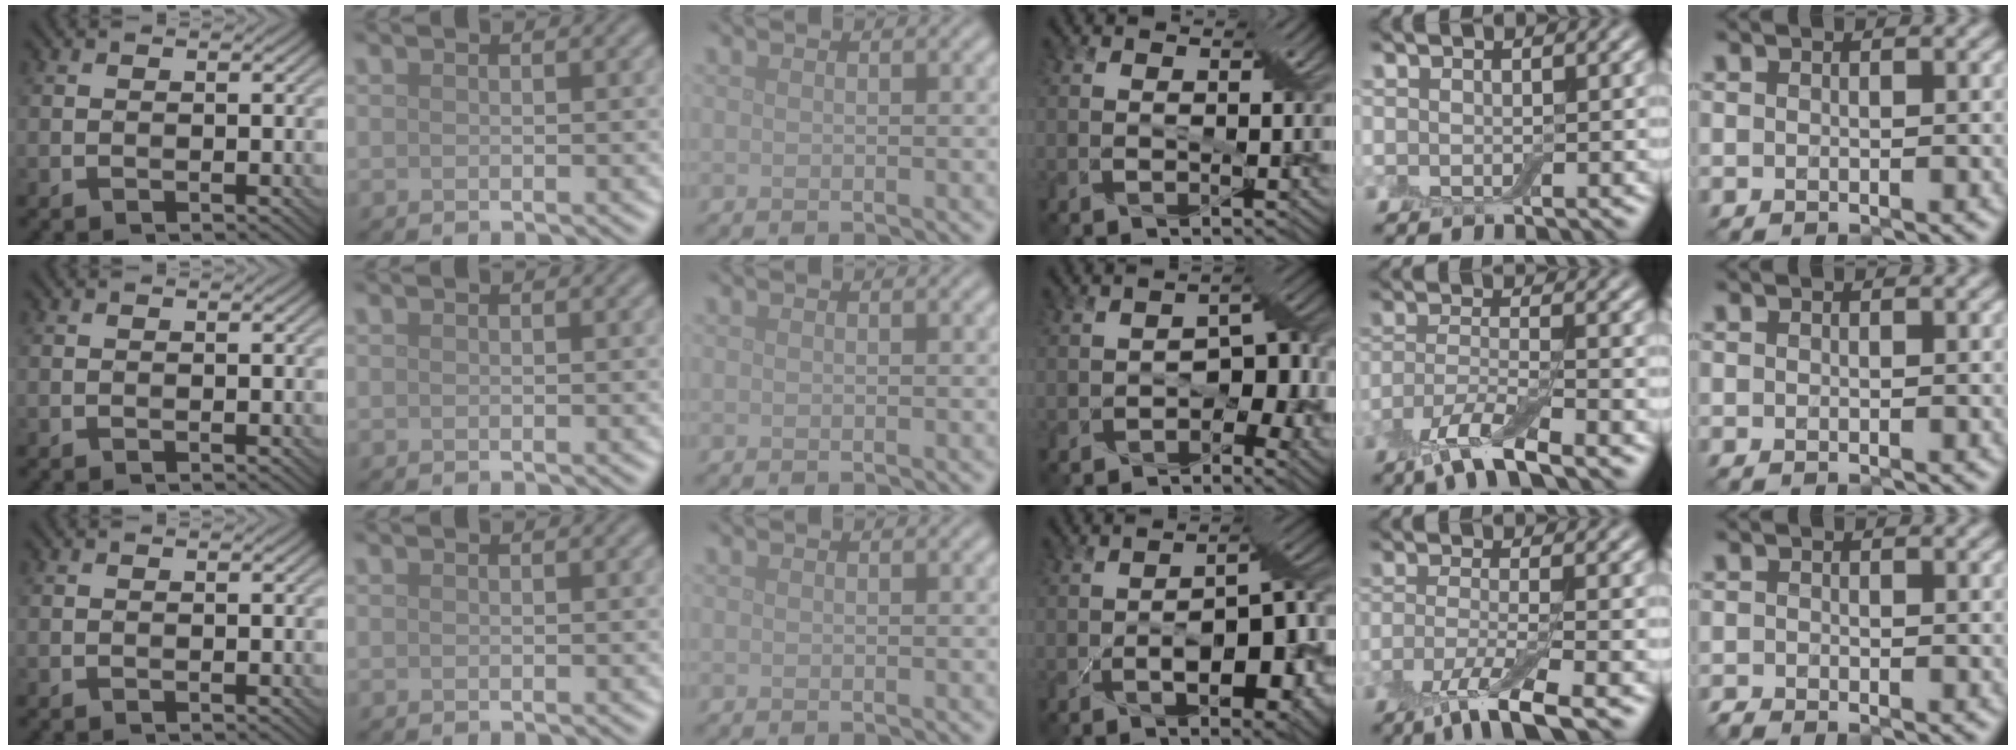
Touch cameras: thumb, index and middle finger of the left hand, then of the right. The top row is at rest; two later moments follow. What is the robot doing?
{"motion": "pour", "object": "bowl"}